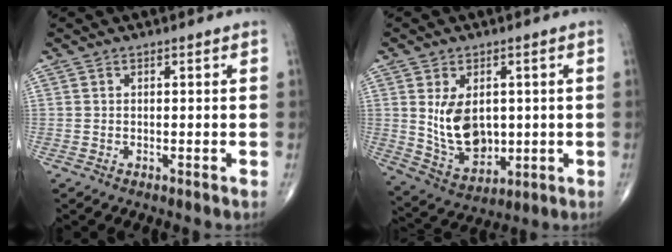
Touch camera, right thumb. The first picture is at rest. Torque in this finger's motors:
{"motor_torque": [-0.35, 0.81, 0.06, -0.05, 0.25]}